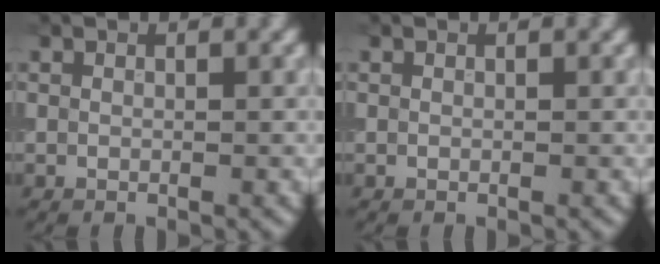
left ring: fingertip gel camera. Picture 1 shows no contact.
{"total": 0.0}